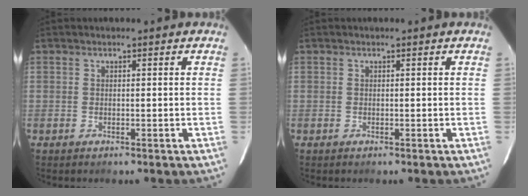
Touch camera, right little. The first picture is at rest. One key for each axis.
{"total": 0.0}